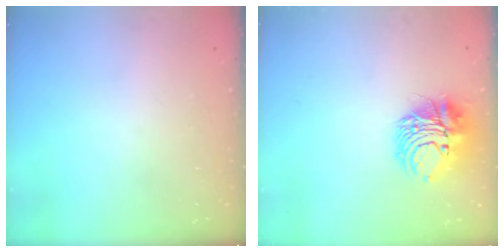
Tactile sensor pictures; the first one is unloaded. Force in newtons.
{"total": 10.9, "press": 10.8, "slide": 1.5}